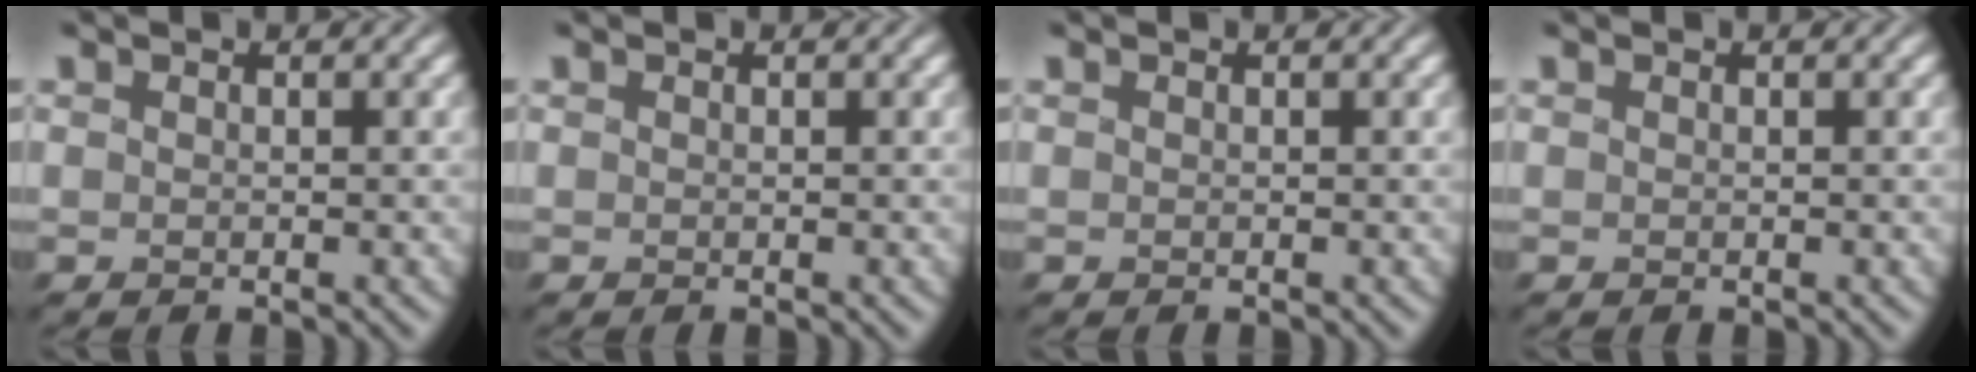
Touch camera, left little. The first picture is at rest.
{"total": 0.0}
{"total": 0.0}
{"total": 0.0}